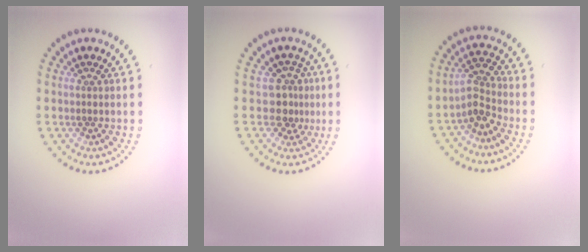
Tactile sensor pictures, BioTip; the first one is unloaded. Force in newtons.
{"total": 2.7, "press": 1.9, "slide": 1.9}
{"total": 2.7, "press": 2.0, "slide": 1.8}